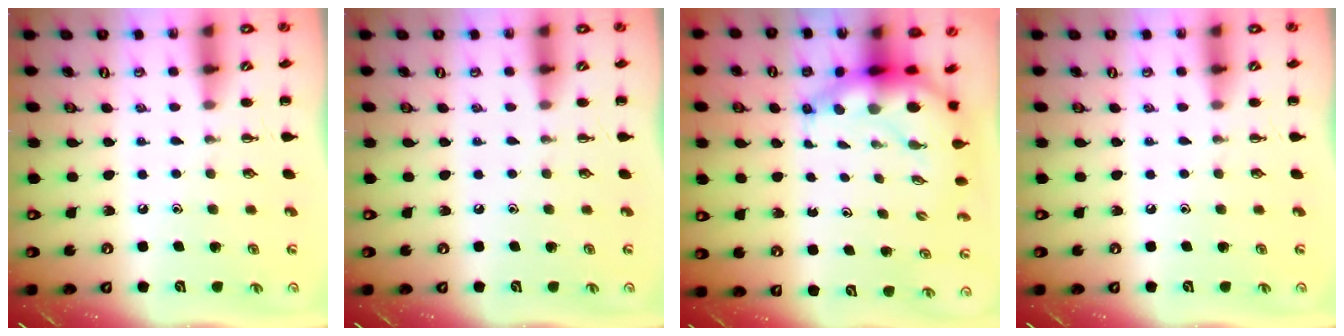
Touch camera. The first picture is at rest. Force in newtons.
{"total": 0.0}
{"total": 8.3, "press": 8.0, "slide": 2.1}
{"total": 0.0}